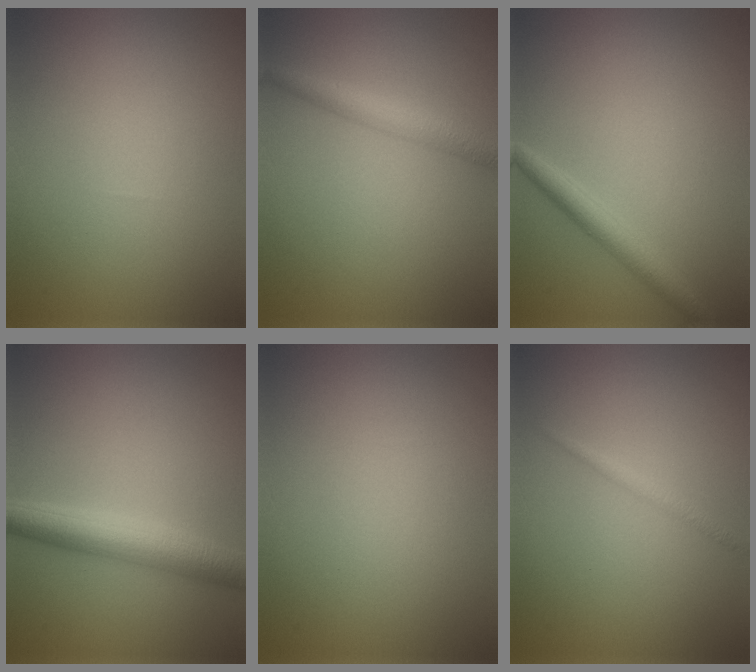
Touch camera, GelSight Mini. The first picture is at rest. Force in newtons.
{"total": 2.7, "press": 2.7, "slide": 0.1}
{"total": 2.4, "press": 2.4, "slide": 0.1}
{"total": 4.7, "press": 4.7, "slide": 0.0}
{"total": 0.0}
{"total": 0.9, "press": 0.9, "slide": 0.0}